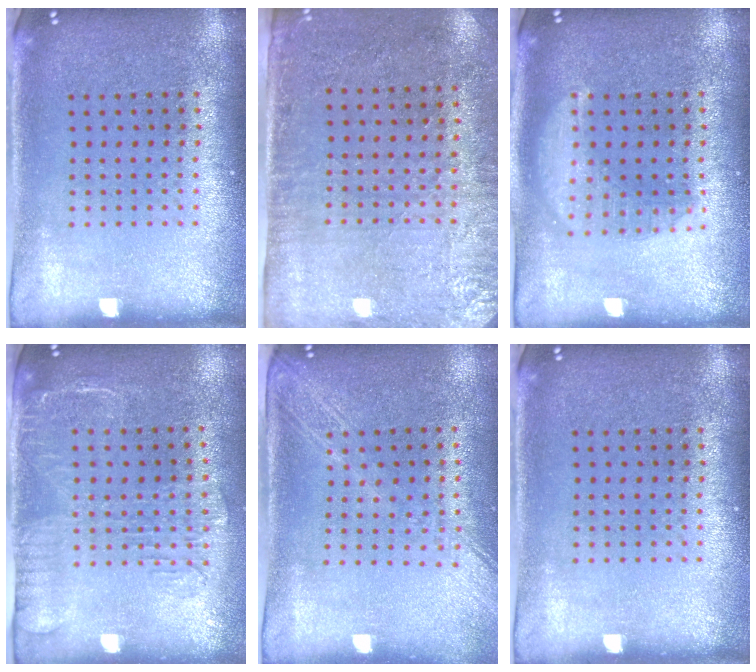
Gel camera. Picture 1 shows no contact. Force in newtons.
{"total": 2.8, "press": 2.4, "slide": 1.4}
{"total": 1.6, "press": 1.6, "slide": 0.2}
{"total": 1.9, "press": 1.6, "slide": 1.0}
{"total": 2.0, "press": 1.7, "slide": 1.1}
{"total": 0.0}